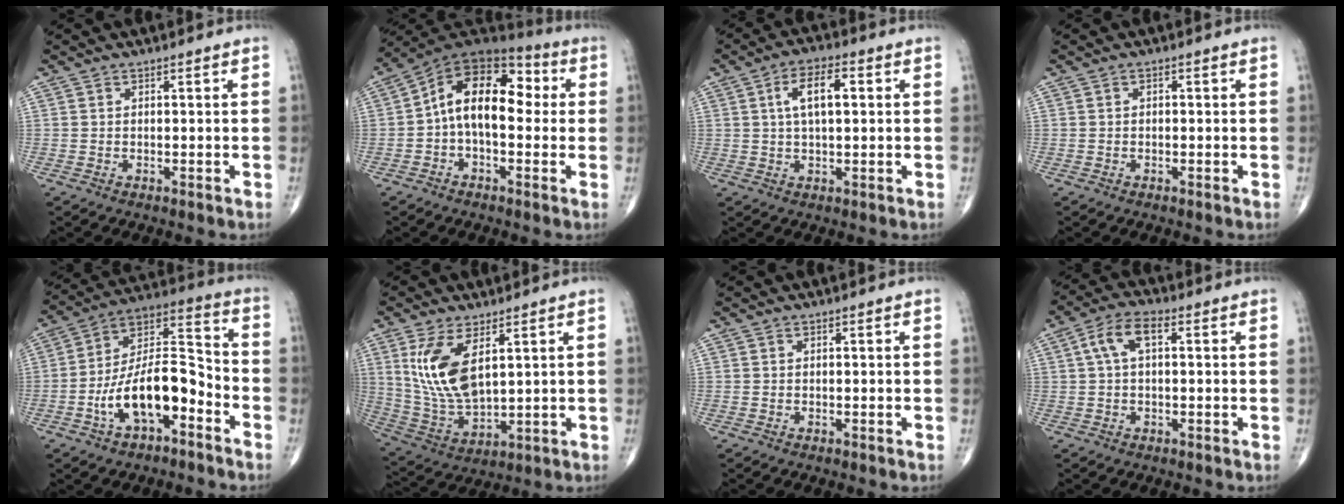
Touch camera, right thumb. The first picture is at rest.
{"total": 14.9, "force": [0.5, 8.8, 12.0], "torque": [-0.163, 0.049, -0.006]}
{"total": 7.8, "force": [1.6, 3.4, 6.8], "torque": [-0.116, 0.012, 0.026]}
{"total": 0.6, "force": [0.0, 0.5, 0.4], "torque": [-0.003, 0.002, -0.004]}
{"total": 16.2, "force": [-6.4, 7.4, 13.0], "torque": [-0.218, 0.067, -0.112]}
{"total": 12.9, "force": [4.4, 5.9, 10.5], "torque": [-0.209, -0.023, 0.104]}
{"total": 0.0}
{"total": 6.4, "force": [1.4, 3.1, 5.5], "torque": [-0.111, 0.022, 0.022]}